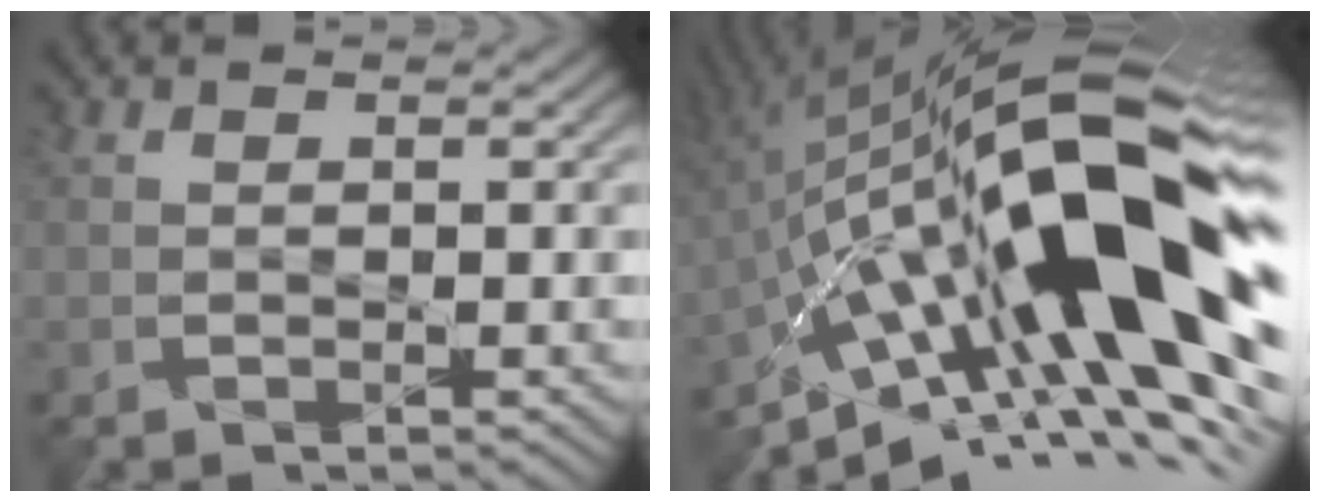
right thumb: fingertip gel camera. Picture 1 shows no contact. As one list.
[{"total": 19.5, "force": [-2.0, 6.2, 18.3], "torque": [-0.308, 0.026, -0.065]}]